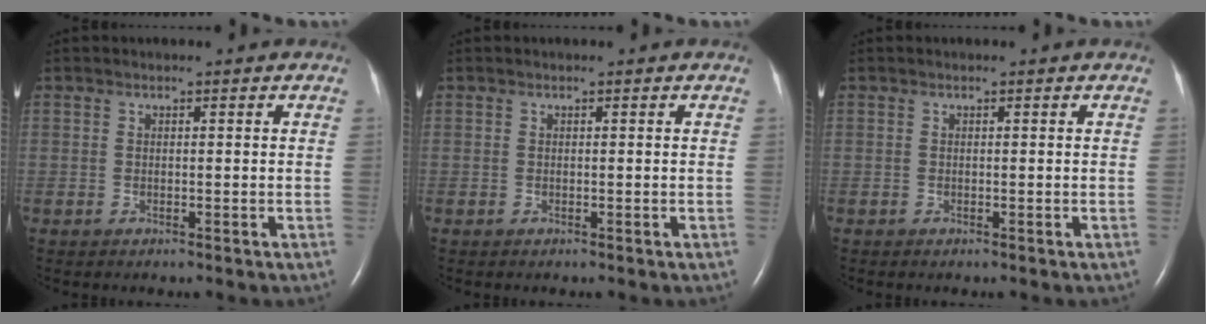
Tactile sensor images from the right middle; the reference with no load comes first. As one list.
[{"total": 0.0}, {"total": 0.0}]